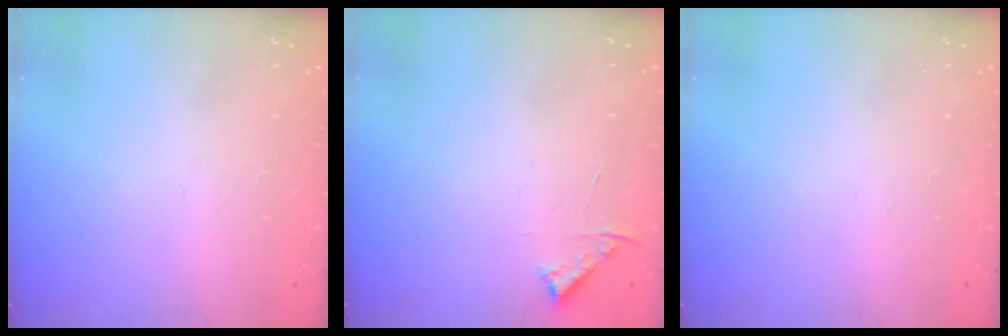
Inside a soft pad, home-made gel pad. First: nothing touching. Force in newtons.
{"total": 3.4, "press": 3.4, "slide": 0.4}
{"total": 0.0}